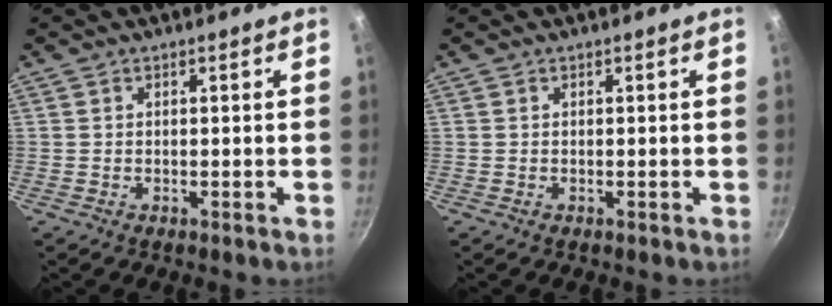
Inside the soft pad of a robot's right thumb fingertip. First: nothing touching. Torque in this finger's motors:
{"motor_torque": [0.05, 0.05, 0.00, 0.00, 0.00]}